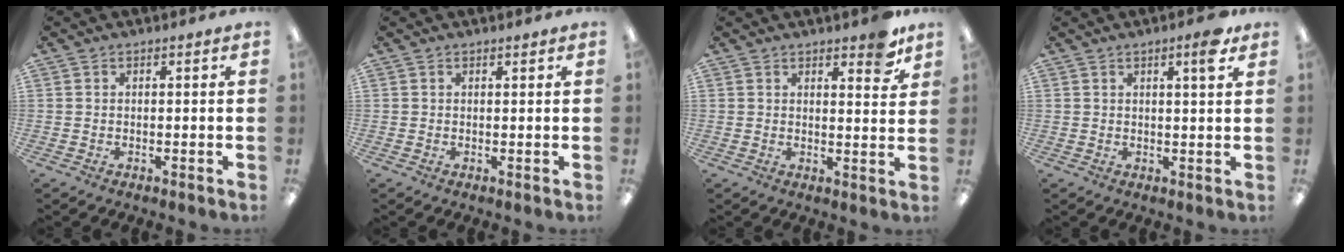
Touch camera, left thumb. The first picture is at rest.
{"total": 0.6, "force": [0.6, 0.1, 0.1], "torque": [0.005, -0.003, 0.010]}
{"total": 3.4, "force": [2.4, 0.9, 2.2], "torque": [-0.024, -0.009, 0.037]}
{"total": 4.5, "force": [2.8, 0.7, 3.5], "torque": [-0.051, -0.006, 0.041]}